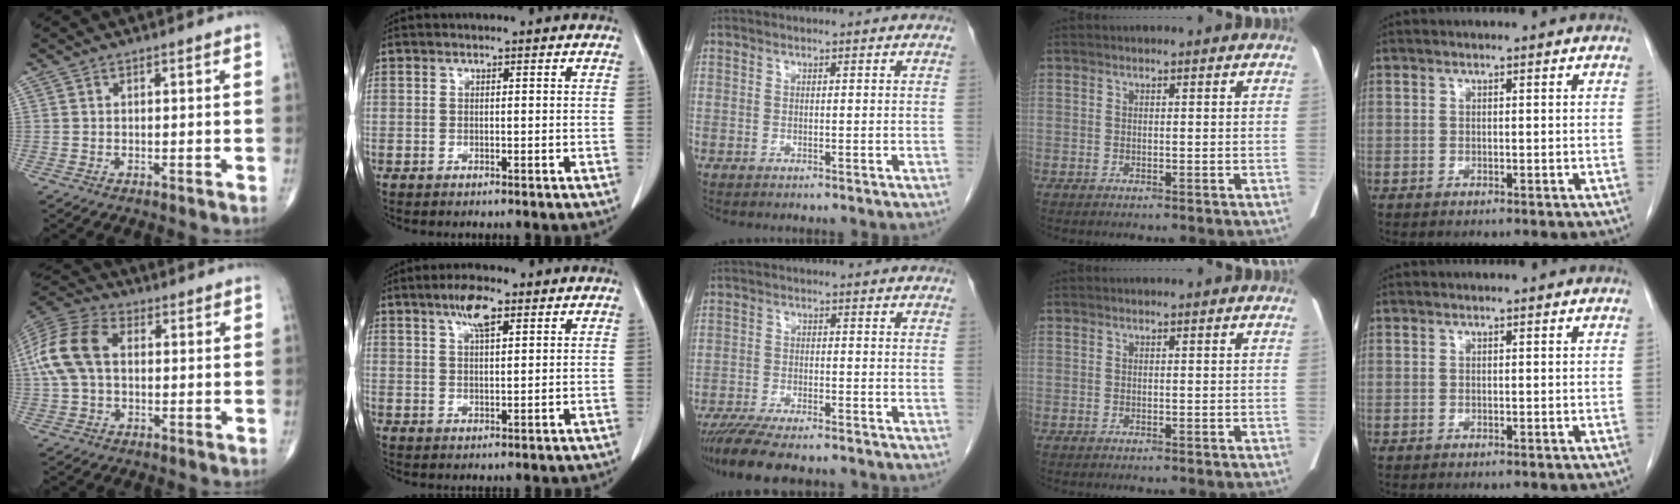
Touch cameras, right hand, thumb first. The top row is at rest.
{"thumb": {"total": 13.4, "force": [1.3, 8.7, 10.1], "torque": [-0.219, 0.033, 0.018]}, "index": {"total": 5.0, "force": [3.0, 1.2, 3.9], "torque": [-0.078, 0.007, 0.053]}, "middle": {"total": 11.0, "force": [-9.4, 2.0, 5.3], "torque": [-0.081, -0.015, -0.145]}}